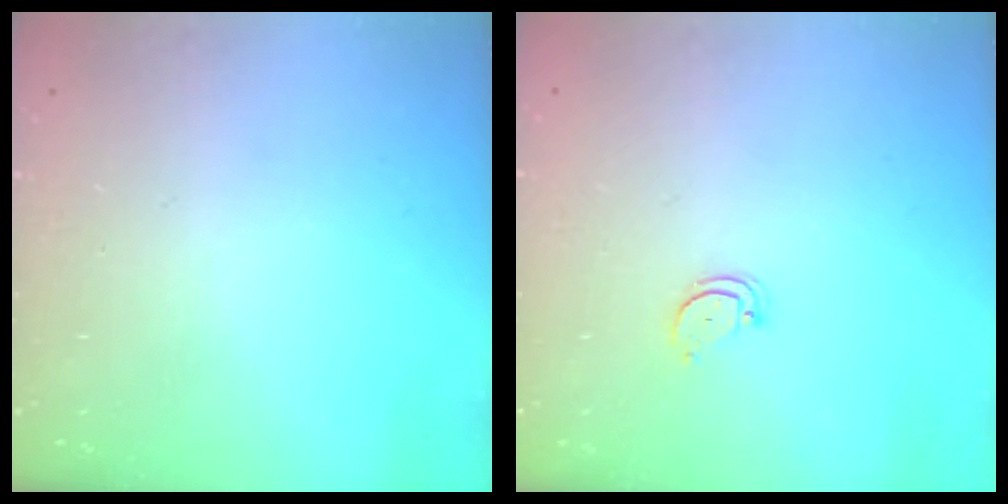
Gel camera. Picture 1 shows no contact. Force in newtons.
{"total": 2.4, "press": 2.4, "slide": 0.2}